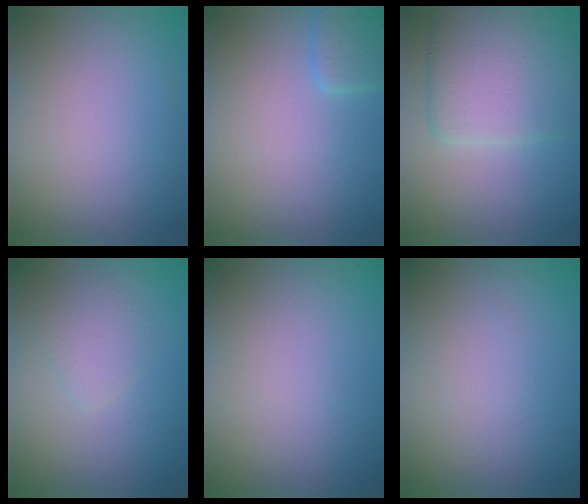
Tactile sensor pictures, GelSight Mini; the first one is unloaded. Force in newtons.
{"total": 2.1, "press": 2.1, "slide": 0.1}
{"total": 7.0, "press": 7.0, "slide": 0.2}
{"total": 1.8, "press": 1.8, "slide": 0.1}
{"total": 0.0}
{"total": 0.0}